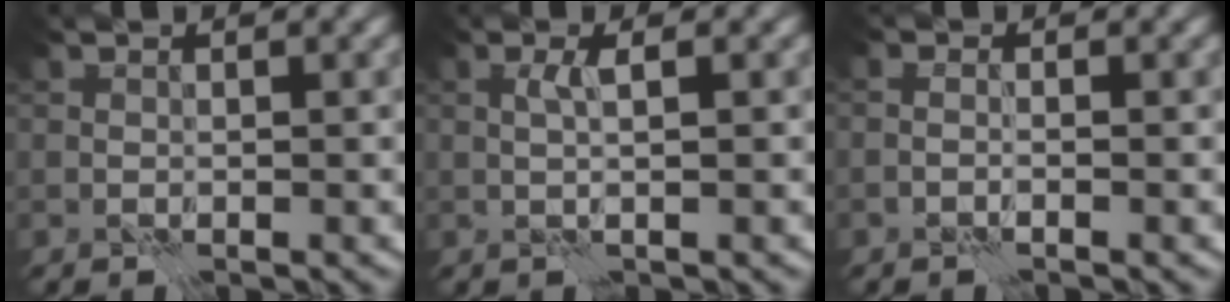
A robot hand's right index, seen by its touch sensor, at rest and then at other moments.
{"total": 1.5, "force": [0.9, -0.7, 1.0], "torque": [-0.017, 0.005, 0.014]}
{"total": 0.7, "force": [-0.6, -0.1, 0.3], "torque": [-0.007, 0.006, -0.019]}